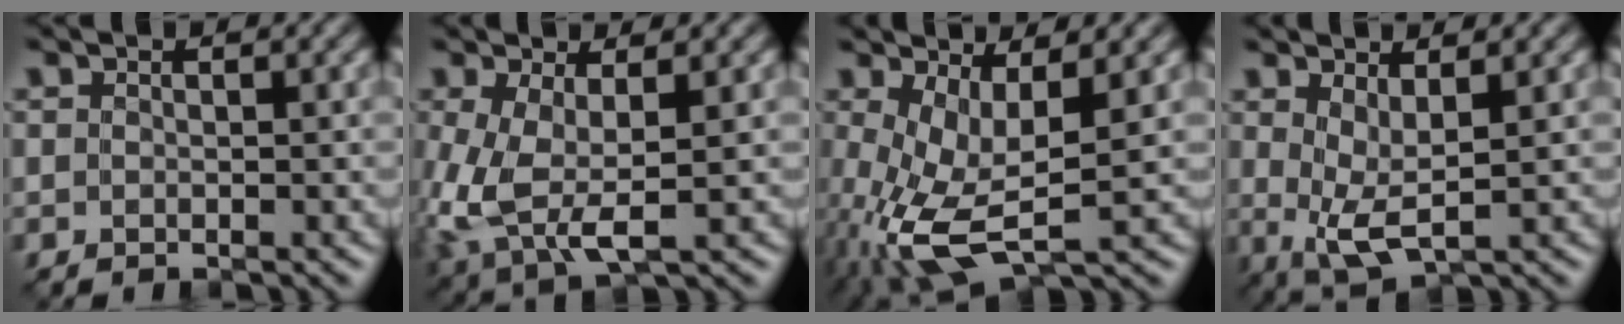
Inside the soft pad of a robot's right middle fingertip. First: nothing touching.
{"total": 6.0, "force": [-0.7, 3.0, 5.1], "torque": [-0.137, -0.015, -0.006]}
{"total": 7.4, "force": [-1.3, 3.1, 6.6], "torque": [-0.159, -0.011, -0.022]}
{"total": 3.8, "force": [0.5, 1.3, 3.5], "torque": [-0.079, -0.014, 0.014]}